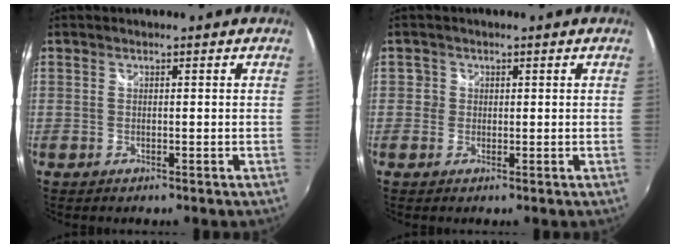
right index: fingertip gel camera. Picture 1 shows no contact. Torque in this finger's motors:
{"motor_torque": [-0.01, 0.00, 0.00, 0.00]}